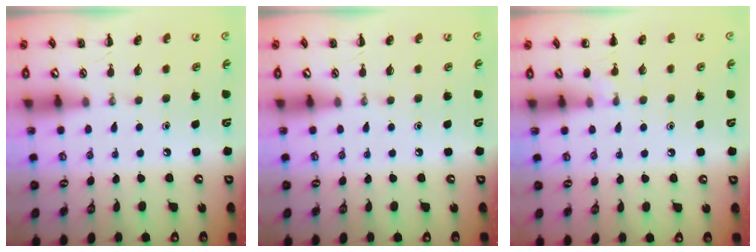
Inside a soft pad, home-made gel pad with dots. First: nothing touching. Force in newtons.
{"total": 0.0}
{"total": 4.7, "press": 4.5, "slide": 1.3}